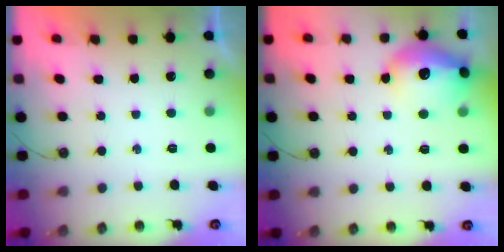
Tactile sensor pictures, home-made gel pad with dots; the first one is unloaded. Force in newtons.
{"total": 17.2, "press": 17.2, "slide": 1.4}